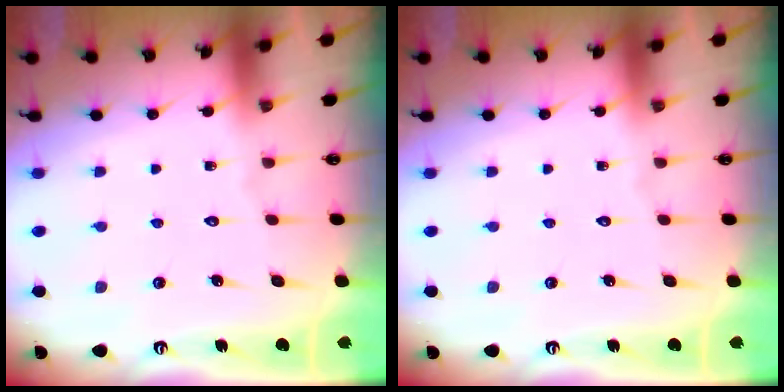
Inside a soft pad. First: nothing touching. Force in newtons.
{"total": 0.0}